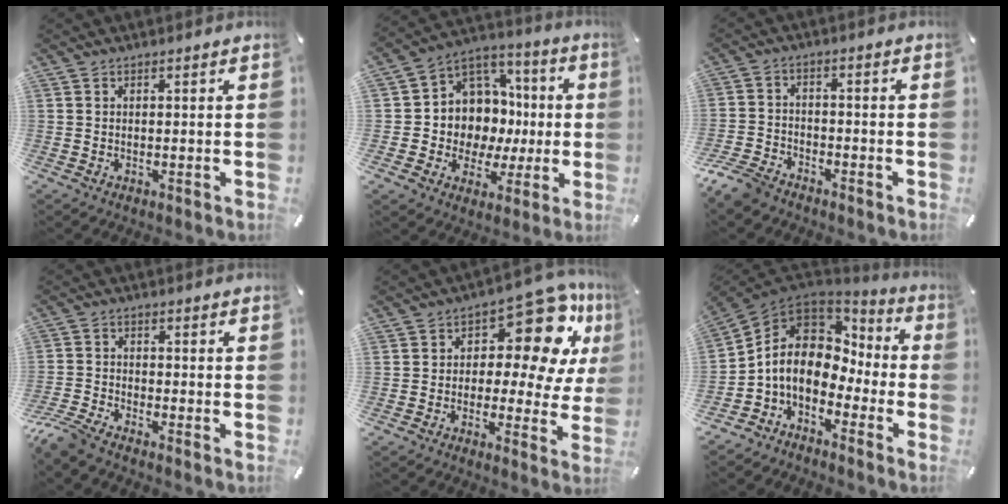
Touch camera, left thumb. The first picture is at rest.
{"total": 10.1, "force": [0.3, 10.0, 1.0], "torque": [-0.017, -0.036, 0.023]}
{"total": 7.0, "force": [-6.1, 2.7, 2.2], "torque": [-0.055, 0.024, -0.122]}
{"total": 5.7, "force": [-5.0, 1.2, 2.3], "torque": [-0.073, 0.001, -0.104]}
{"total": 15.0, "force": [7.3, 7.6, 10.7], "torque": [-0.141, -0.060, 0.122]}
{"total": 9.7, "force": [-0.6, 8.0, 5.4], "torque": [-0.126, -0.006, -0.015]}